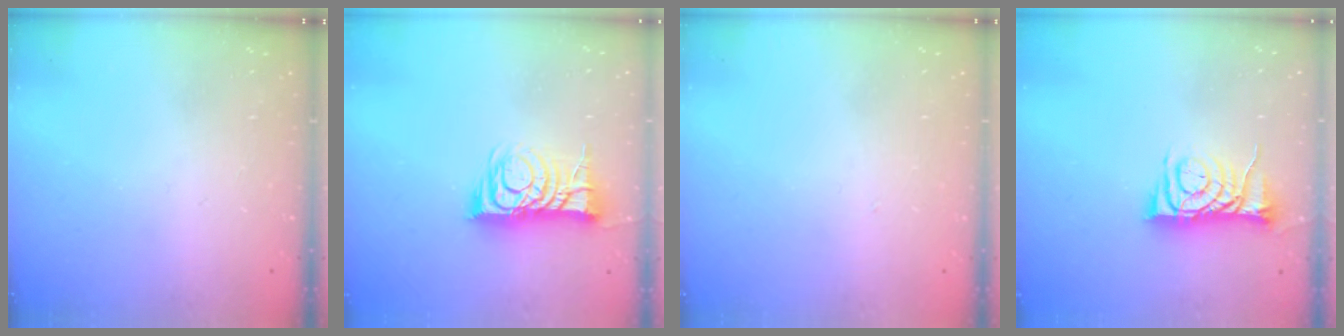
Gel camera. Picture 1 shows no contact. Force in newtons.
{"total": 11.2, "press": 11.2, "slide": 0.9}
{"total": 1.6, "press": 1.6, "slide": 0.0}
{"total": 8.2, "press": 8.2, "slide": 0.4}